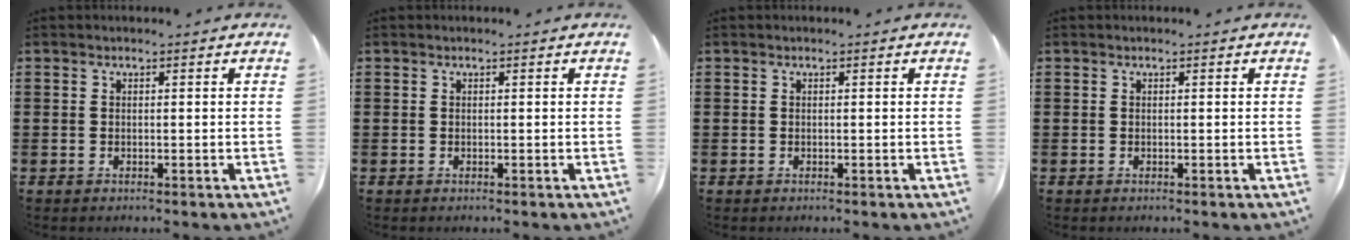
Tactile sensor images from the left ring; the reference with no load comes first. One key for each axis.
{"total": 0.0}
{"total": 0.0}
{"total": 0.0}